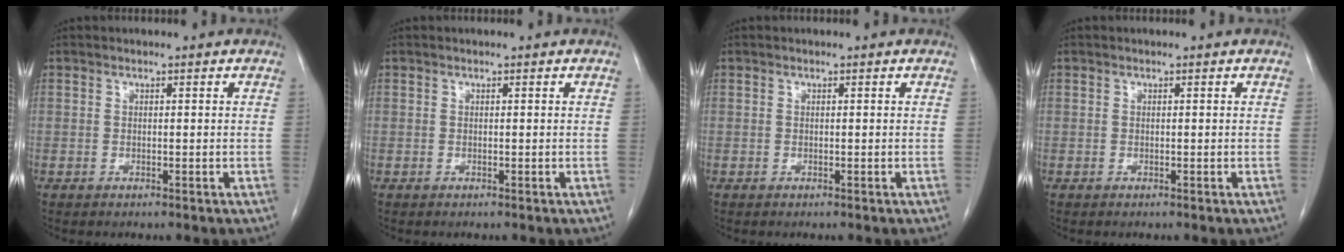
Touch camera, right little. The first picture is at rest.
{"total": 0.0}
{"total": 0.0}
{"total": 0.0}